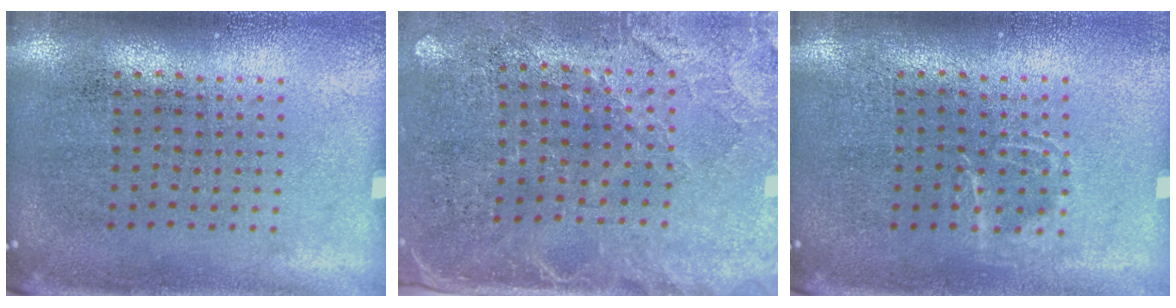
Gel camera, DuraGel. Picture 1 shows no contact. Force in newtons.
{"total": 2.7, "press": 2.4, "slide": 1.2}
{"total": 1.1, "press": 1.0, "slide": 0.3}